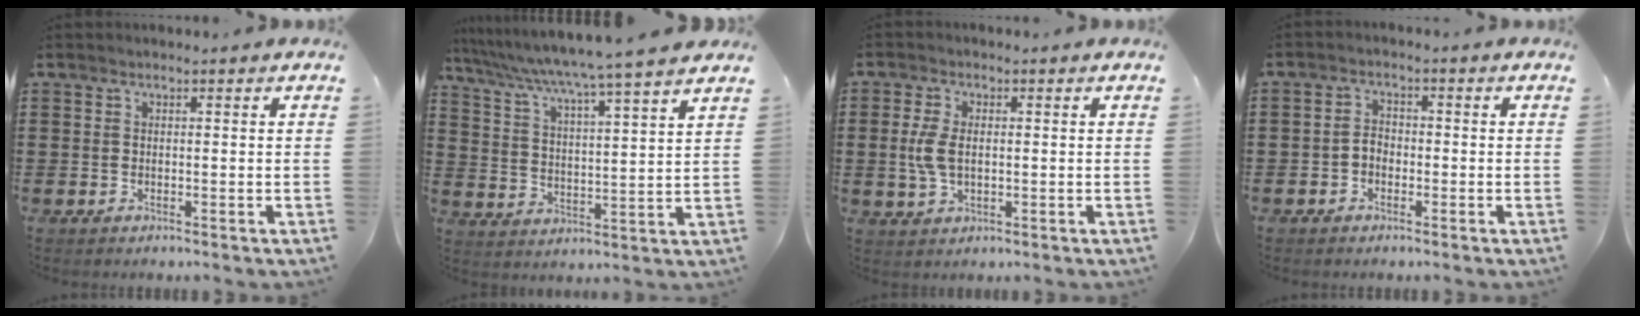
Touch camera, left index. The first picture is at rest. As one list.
[{"total": 5.1, "force": [4.4, -1.3, 2.3], "torque": [-0.066, -0.044, 0.064]}, {"total": 4.7, "force": [0.2, 2.6, 3.9], "torque": [-0.106, -0.002, -0.006]}, {"total": 2.0, "force": [-1.0, 1.4, 1.0], "torque": [-0.024, 0.006, -0.022]}]